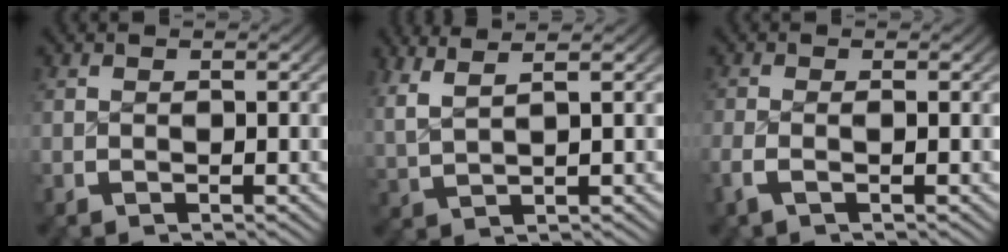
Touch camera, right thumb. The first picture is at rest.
{"total": 4.6, "force": [2.8, 1.5, 3.4], "torque": [-0.069, 0.003, 0.057]}
{"total": 1.6, "force": [-0.7, 0.6, 1.3], "torque": [-0.040, -0.005, -0.015]}